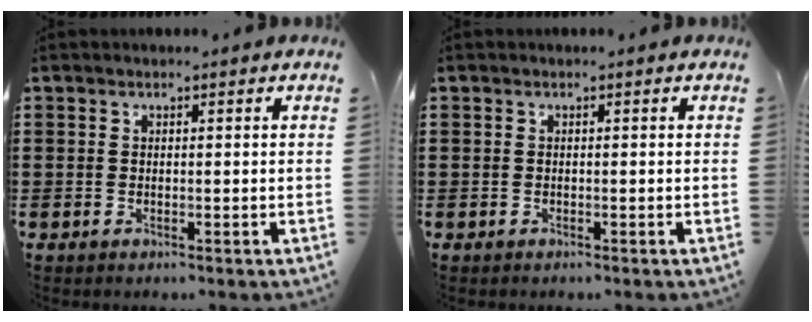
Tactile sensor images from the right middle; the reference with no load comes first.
{"total": 0.0}